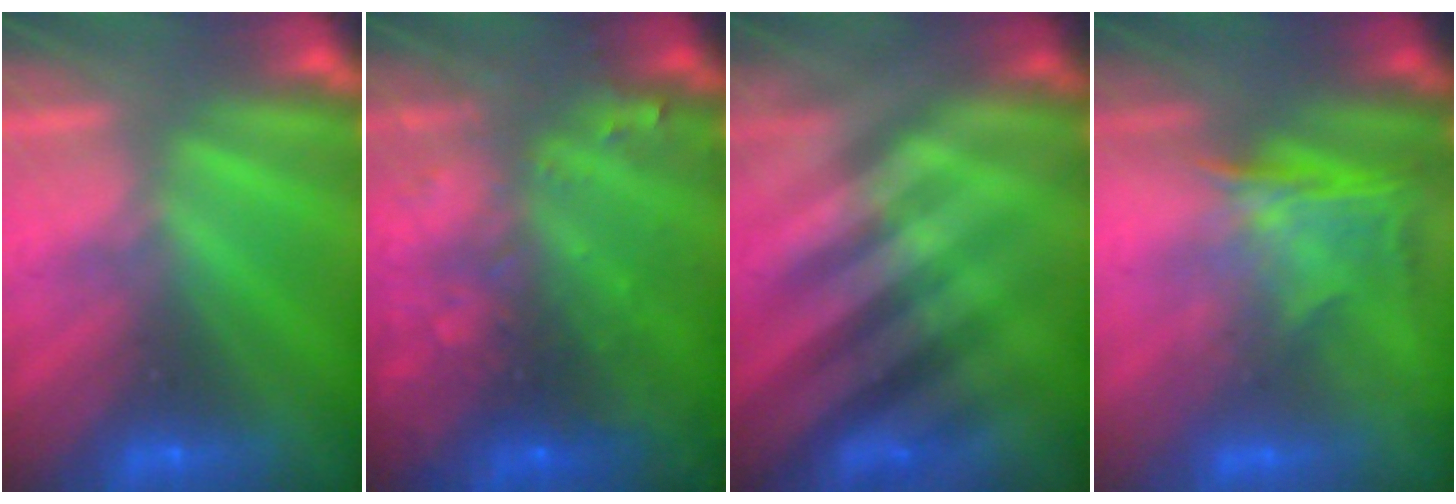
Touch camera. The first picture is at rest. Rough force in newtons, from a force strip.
{"total": 9.8}
{"total": 2.5}
{"total": 1.3}